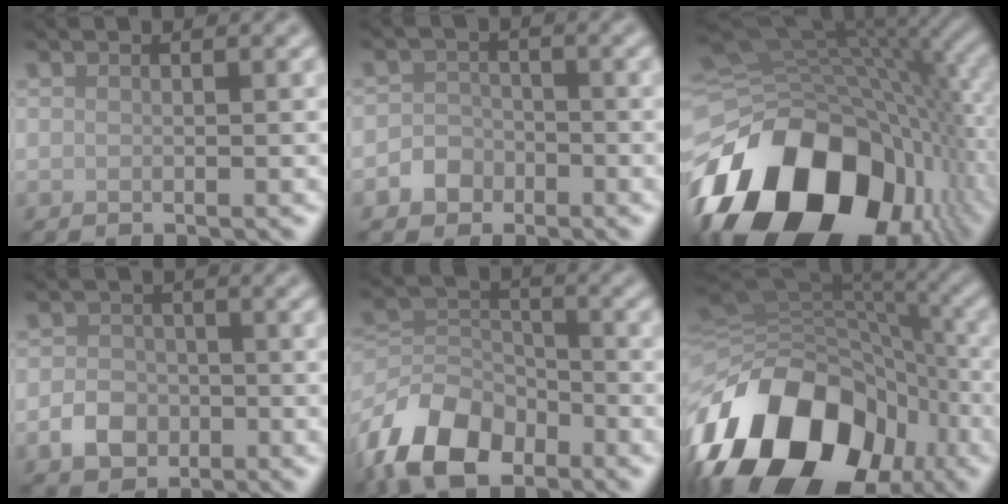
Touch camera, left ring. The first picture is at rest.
{"total": 2.2, "force": [-1.2, 1.8, 0.5], "torque": [0.000, 0.006, -0.025]}
{"total": 17.2, "force": [-6.4, 11.2, 11.4], "torque": [-0.205, -0.019, -0.105]}
{"total": 2.9, "force": [-1.1, 2.3, 1.3], "torque": [-0.016, 0.003, -0.023]}
{"total": 8.8, "force": [-5.6, 5.0, 4.5], "torque": [-0.086, -0.004, -0.125]}
{"total": 17.3, "force": [-7.9, 12.0, 9.8], "torque": [-0.193, -0.019, -0.130]}